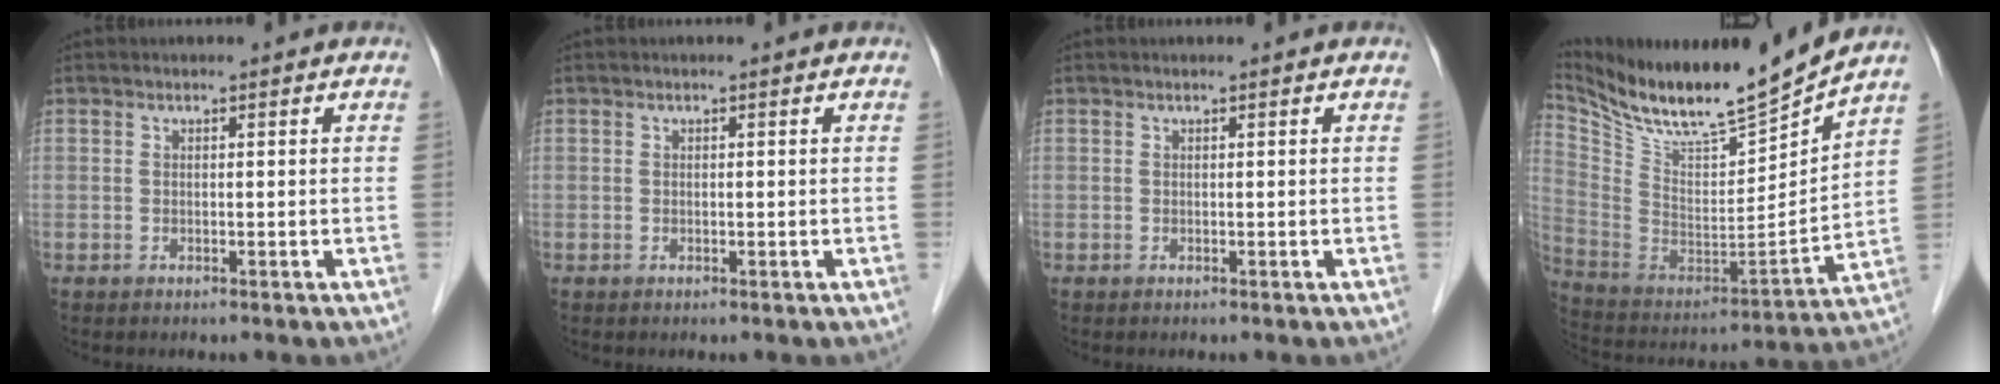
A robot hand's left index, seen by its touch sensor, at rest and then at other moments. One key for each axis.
{"total": 0.0}
{"total": 0.0}
{"total": 18.3, "fx": 16.7, "fy": 0.1, "fz": 7.7, "tx": -0.158, "ty": -0.035, "tz": 0.297}